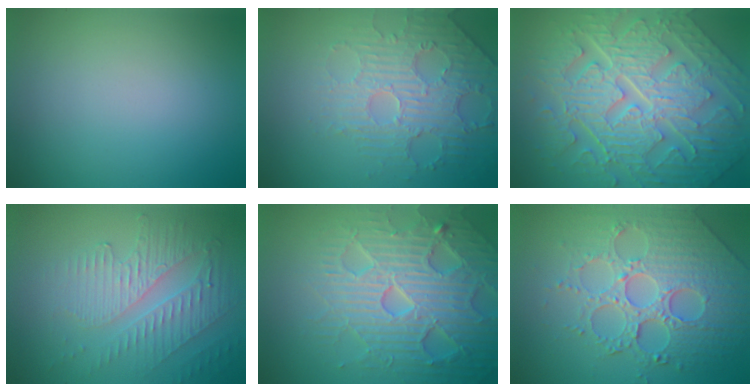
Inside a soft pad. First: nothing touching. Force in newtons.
{"total": 4.8, "press": 3.8, "slide": 3.0}
{"total": 11.6, "press": 7.9, "slide": 8.4}
{"total": 5.5, "press": 3.6, "slide": 4.1}
{"total": 6.8, "press": 6.7, "slide": 1.5}
{"total": 7.3, "press": 6.0, "slide": 4.0}